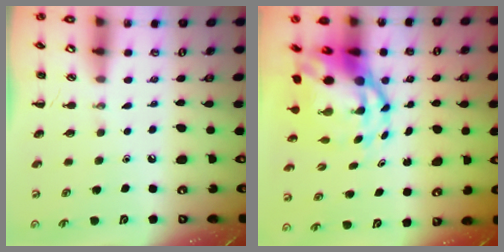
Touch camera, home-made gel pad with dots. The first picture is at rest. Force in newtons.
{"total": 11.5, "press": 11.1, "slide": 3.2}